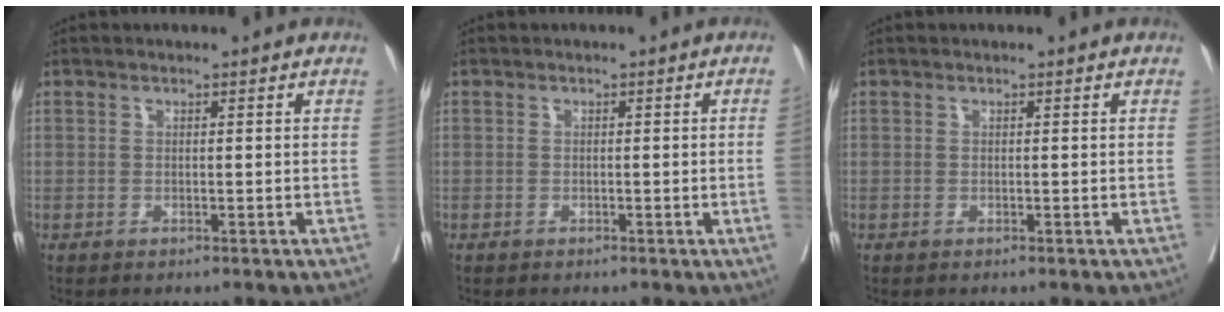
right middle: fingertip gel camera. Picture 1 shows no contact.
{"total": 1.4, "force": [-0.2, -0.5, 1.3], "torque": [-0.013, -0.002, -0.001]}
{"total": 0.0}